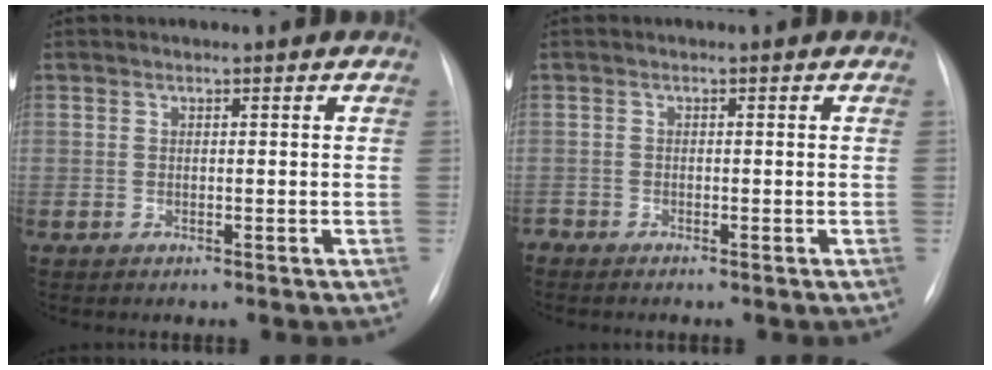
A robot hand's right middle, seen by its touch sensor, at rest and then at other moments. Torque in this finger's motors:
{"motor_torque": [-0.07, 0.07, -0.07, -0.01]}